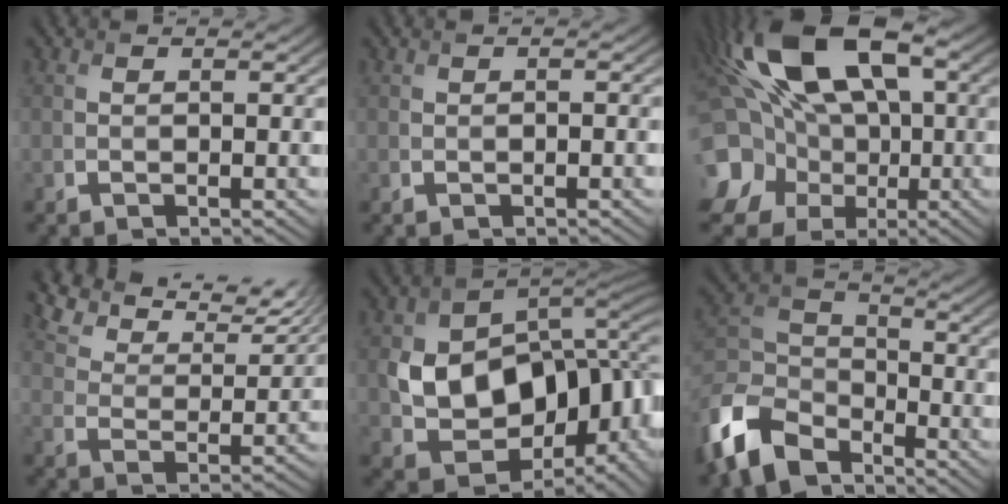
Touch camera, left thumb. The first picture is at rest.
{"total": 0.6, "force": [-0.2, 0.4, 0.4], "torque": [0.004, 0.001, 0.000]}
{"total": 21.0, "force": [2.6, 15.8, 13.6], "torque": [-0.299, 0.006, 0.042]}
{"total": 9.2, "force": [7.6, 3.0, 4.3], "torque": [-0.103, 0.014, 0.127]}
{"total": 14.6, "force": [0.5, 10.7, 9.8], "torque": [-0.165, -0.022, 0.010]}
{"total": 11.4, "force": [-8.0, 6.0, 5.4], "torque": [-0.141, -0.016, -0.176]}